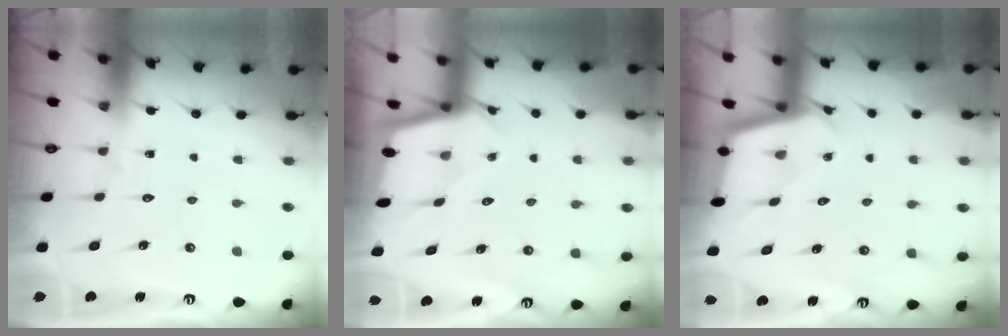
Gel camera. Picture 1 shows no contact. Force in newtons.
{"total": 1.6, "press": 1.6, "slide": 0.2}
{"total": 2.2, "press": 2.2, "slide": 0.2}